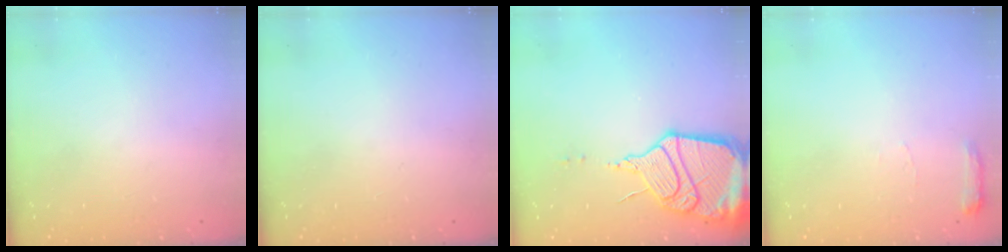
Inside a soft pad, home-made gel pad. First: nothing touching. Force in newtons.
{"total": 0.0}
{"total": 19.2, "press": 18.4, "slide": 5.2}
{"total": 5.6, "press": 5.6, "slide": 0.7}